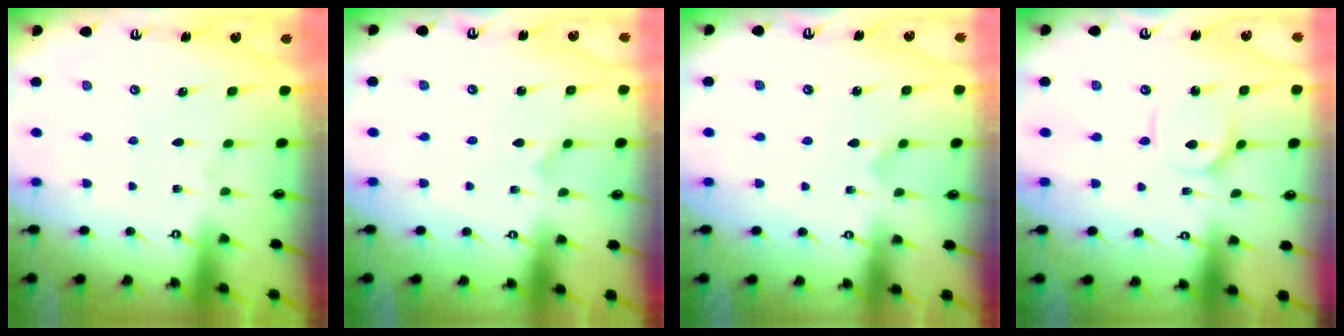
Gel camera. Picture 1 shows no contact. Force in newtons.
{"total": 0.0}
{"total": 3.1, "press": 3.1, "slide": 0.2}
{"total": 2.5, "press": 2.5, "slide": 0.2}